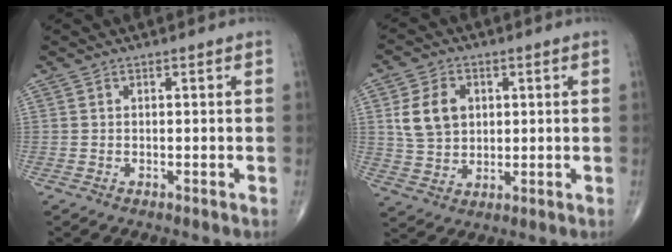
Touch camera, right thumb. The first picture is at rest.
{"total": 9.0, "force": [2.1, 6.9, 5.4], "torque": [-0.081, -0.005, 0.045]}